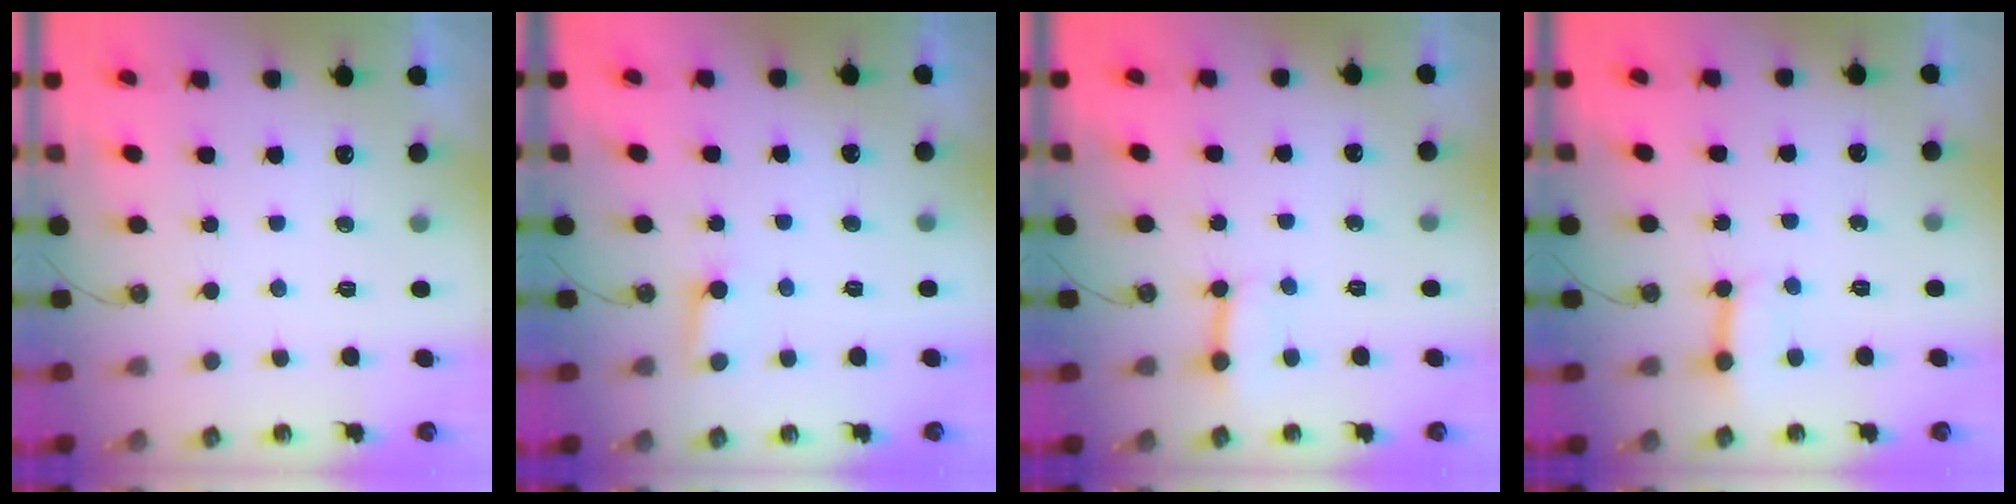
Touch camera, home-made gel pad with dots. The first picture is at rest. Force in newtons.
{"total": 4.6, "press": 4.6, "slide": 0.4}
{"total": 2.9, "press": 2.9, "slide": 0.2}
{"total": 3.5, "press": 3.4, "slide": 0.5}